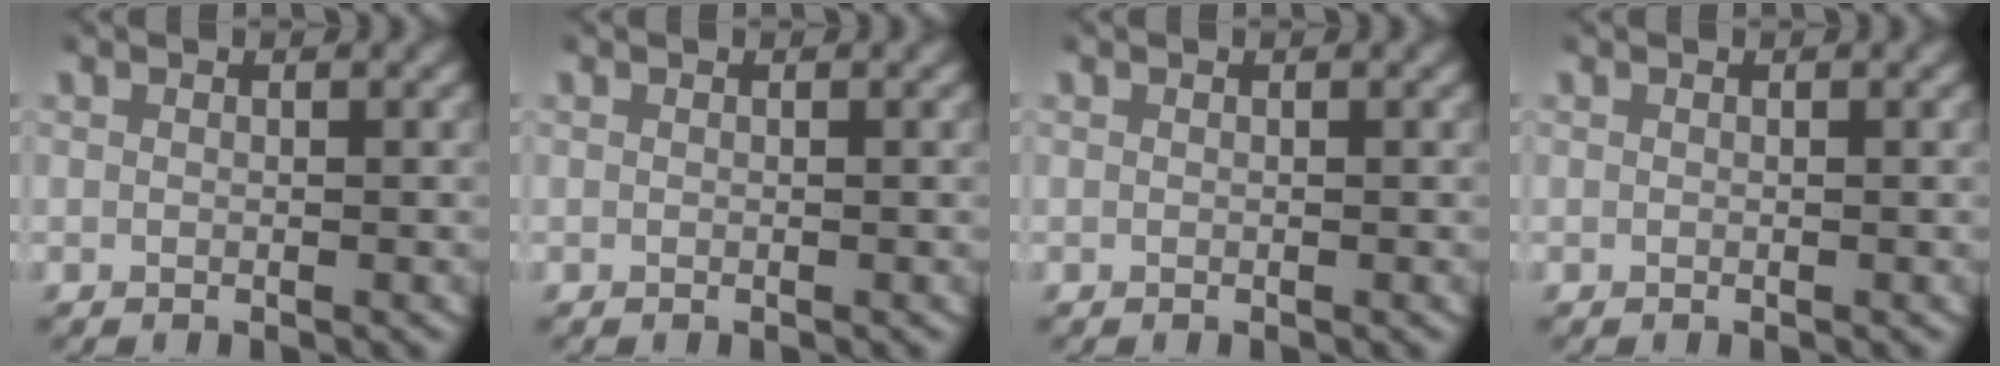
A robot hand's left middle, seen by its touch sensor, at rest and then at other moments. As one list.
[{"total": 0.0}, {"total": 0.0}, {"total": 0.0}]